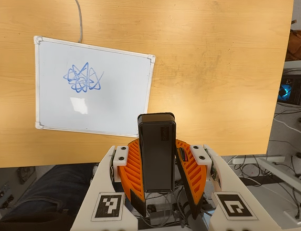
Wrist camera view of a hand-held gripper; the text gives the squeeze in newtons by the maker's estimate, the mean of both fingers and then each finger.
{"total": 5.9, "left": 5.7, "right": 6.1}